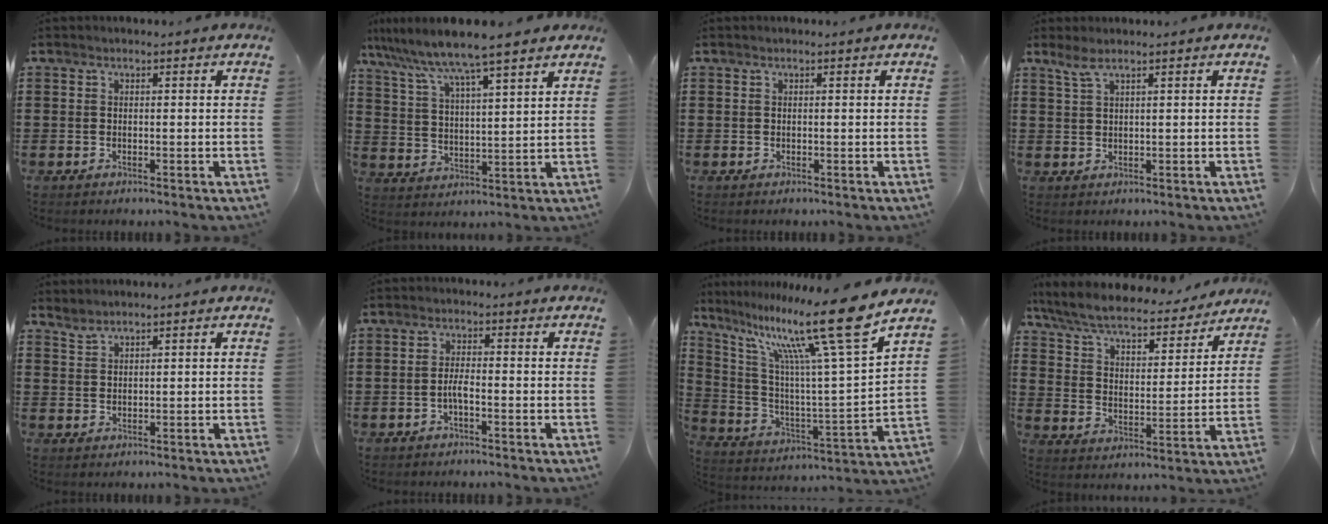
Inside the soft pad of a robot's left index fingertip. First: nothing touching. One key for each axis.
{"total": 7.2, "fx": 6.3, "fy": -0.7, "fz": 3.4, "tx": -0.092, "ty": -0.038, "tz": 0.103}
{"total": 0.0}
{"total": 2.1, "fx": 1.4, "fy": 0.3, "fz": 1.6, "tx": -0.034, "ty": 0.002, "tz": 0.025}
{"total": 1.4, "fx": 1.4, "fy": 0.0, "fz": 0.1, "tx": -0.006, "ty": 0.000, "tz": 0.028}
{"total": 2.2, "fx": -0.9, "fy": 0.4, "fz": 2.0, "tx": -0.045, "ty": 0.000, "tz": -0.019}
{"total": 18.4, "fx": 12.4, "fy": 1.3, "fz": 13.4, "tx": -0.259, "ty": -0.073, "tz": 0.189}
{"total": 7.2, "fx": 6.4, "fy": 0.9, "fz": 3.1, "tx": -0.088, "ty": -0.038, "tz": 0.108}